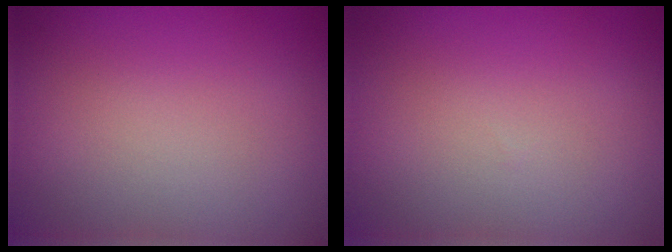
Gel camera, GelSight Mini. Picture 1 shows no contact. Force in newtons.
{"total": 0.0}